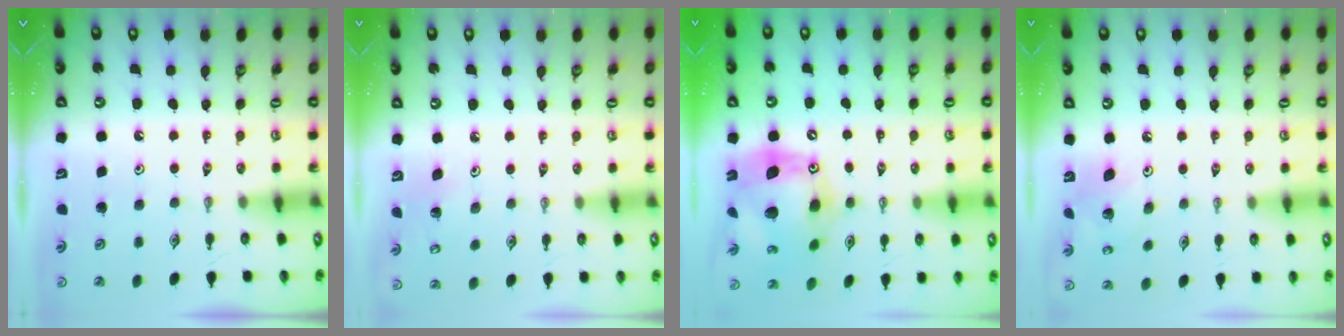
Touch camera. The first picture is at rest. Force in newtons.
{"total": 3.7, "press": 3.7, "slide": 0.2}
{"total": 17.9, "press": 17.8, "slide": 1.8}
{"total": 7.1, "press": 7.1, "slide": 0.5}